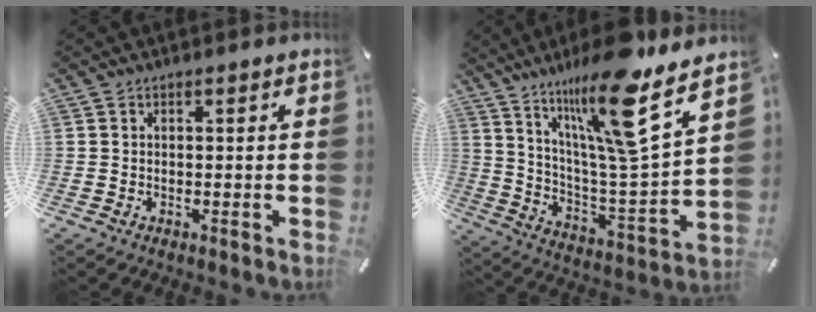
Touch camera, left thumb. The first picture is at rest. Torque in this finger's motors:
{"motor_torque": [3.62, 1.39, 1.37, -1.40, 0.60]}